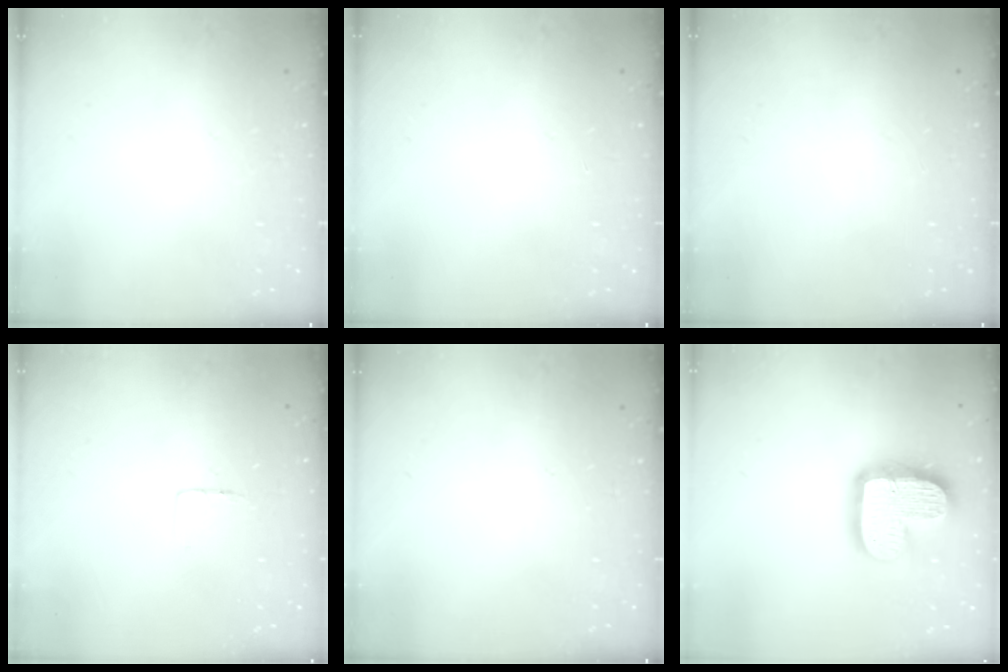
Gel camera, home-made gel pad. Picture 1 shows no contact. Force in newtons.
{"total": 0.0}
{"total": 0.0}
{"total": 3.0, "press": 3.0, "slide": 0.1}
{"total": 0.0}
{"total": 17.8, "press": 17.8, "slide": 1.3}